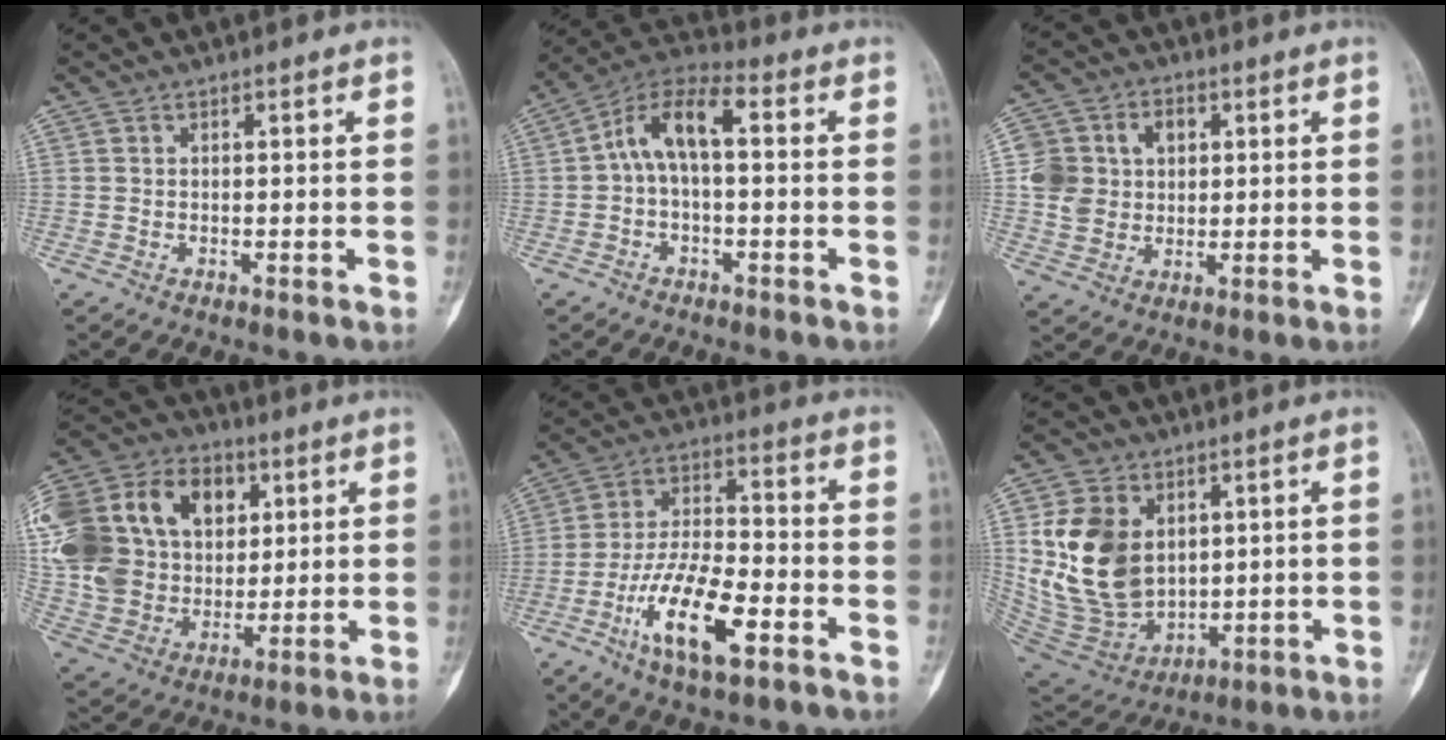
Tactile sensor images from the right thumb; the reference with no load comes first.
{"total": 9.1, "force": [0.3, 4.2, 8.0], "torque": [-0.147, 0.042, -0.005]}
{"total": 10.2, "force": [1.9, 8.7, 4.9], "torque": [-0.058, 0.008, 0.036]}
{"total": 30.0, "force": [8.0, 22.5, 18.2], "torque": [-0.388, 0.057, 0.158]}
{"total": 14.5, "force": [-6.8, 5.0, 11.8], "torque": [-0.224, 0.033, -0.121]}
{"total": 17.0, "force": [3.4, 12.6, 10.9], "torque": [-0.174, -0.020, 0.086]}